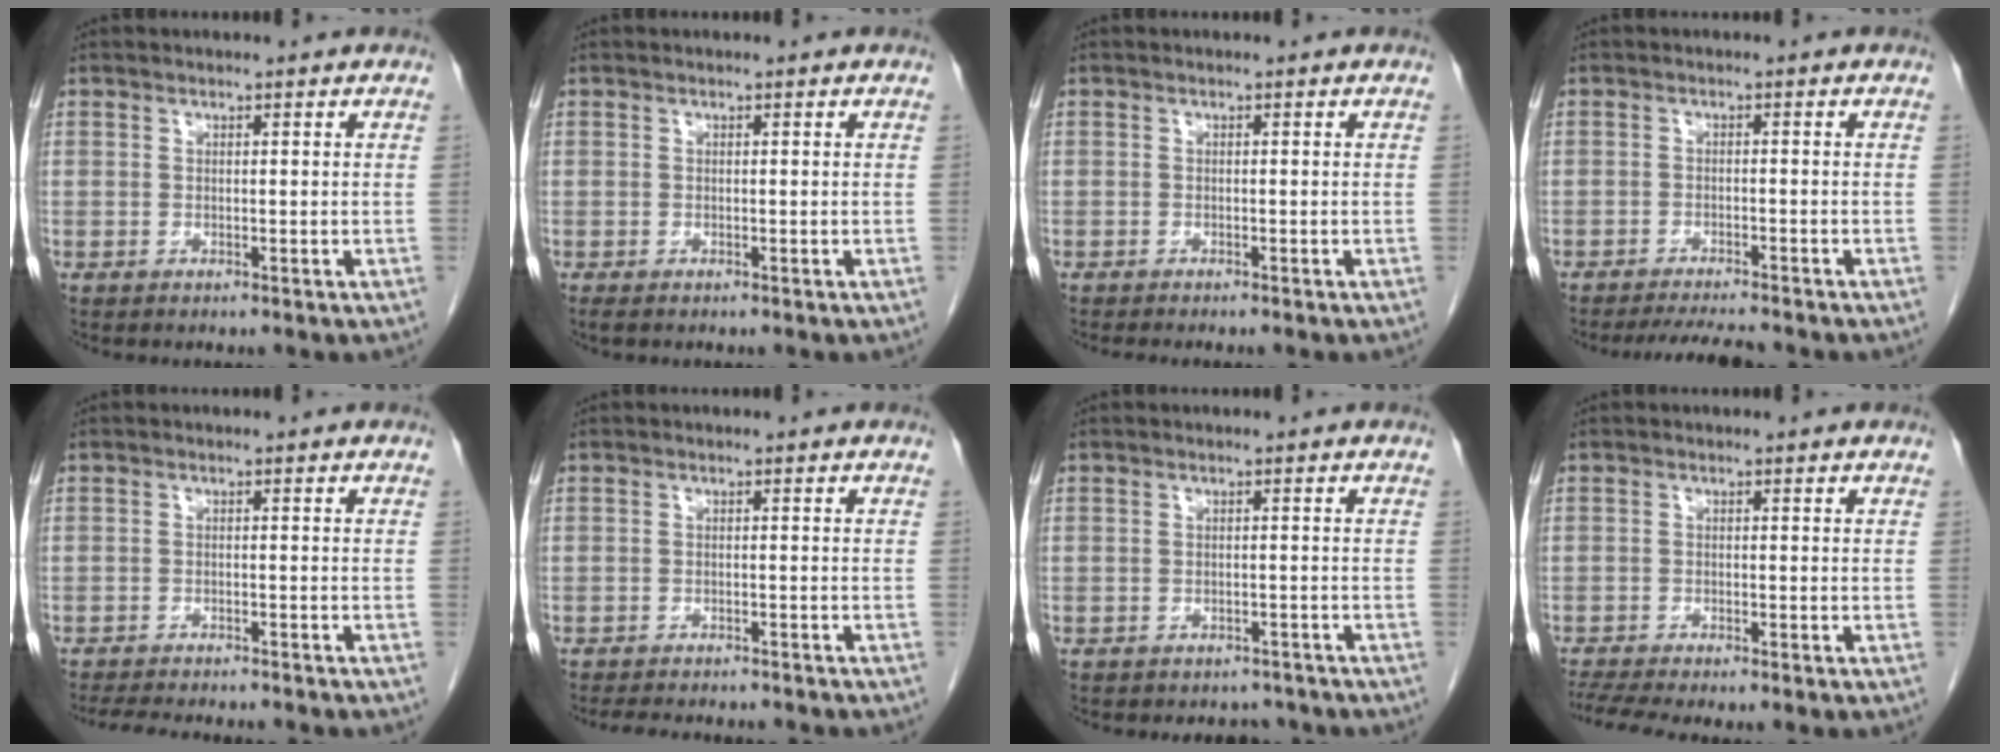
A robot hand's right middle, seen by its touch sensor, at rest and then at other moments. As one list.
[{"total": 1.0, "force": [-0.8, 0.4, 0.5], "torque": [-0.008, -0.002, -0.009]}, {"total": 3.1, "force": [-2.7, 0.2, 1.6], "torque": [-0.016, -0.003, -0.032]}, {"total": 5.7, "force": [-5.3, 0.2, 2.1], "torque": [-0.031, -0.015, -0.084]}, {"total": 10.4, "force": [-9.3, 1.5, 4.4], "torque": [-0.060, -0.014, -0.125]}, {"total": 10.1, "force": [-9.1, 2.0, 4.0], "torque": [-0.055, -0.008, -0.115]}, {"total": 4.6, "force": [-4.1, 2.0, 0.5], "torque": [-0.003, 0.007, -0.048]}, {"total": 5.5, "force": [-4.7, -0.2, 2.8], "torque": [-0.049, -0.009, -0.079]}]